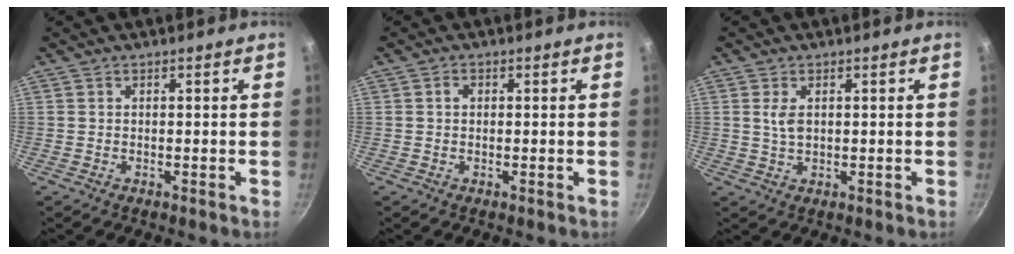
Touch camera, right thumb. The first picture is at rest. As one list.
[{"total": 1.2, "force": [0.2, 1.0, 0.7], "torque": [-0.011, 0.005, 0.003]}, {"total": 2.9, "force": [0.8, 1.6, 2.3], "torque": [-0.041, -0.005, 0.016]}]